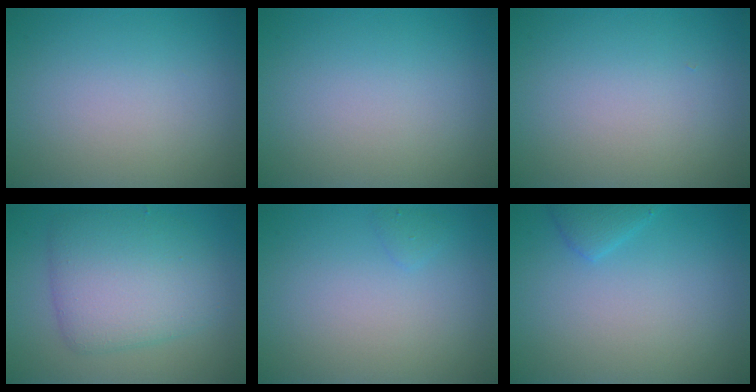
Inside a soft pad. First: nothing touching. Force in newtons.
{"total": 0.0}
{"total": 0.0}
{"total": 6.0, "press": 6.0, "slide": 0.2}
{"total": 0.6, "press": 0.6, "slide": 0.1}
{"total": 1.5, "press": 1.5, "slide": 0.1}